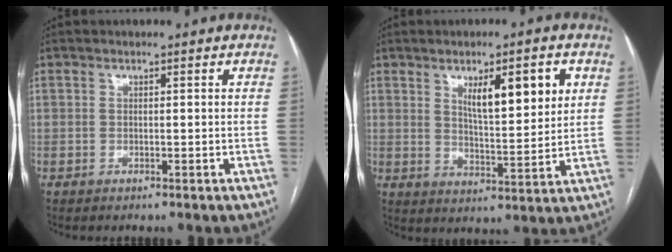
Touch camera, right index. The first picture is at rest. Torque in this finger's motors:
{"motor_torque": [1.04, 0.90, 0.44, 0.08]}